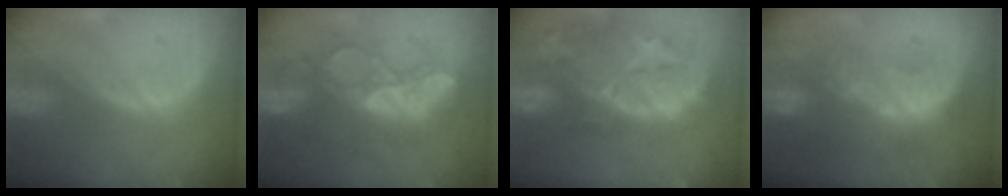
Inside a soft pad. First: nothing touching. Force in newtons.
{"total": 9.1, "press": 8.9, "slide": 1.9}
{"total": 14.3, "press": 11.9, "slide": 8.0}
{"total": 9.2, "press": 8.4, "slide": 3.6}